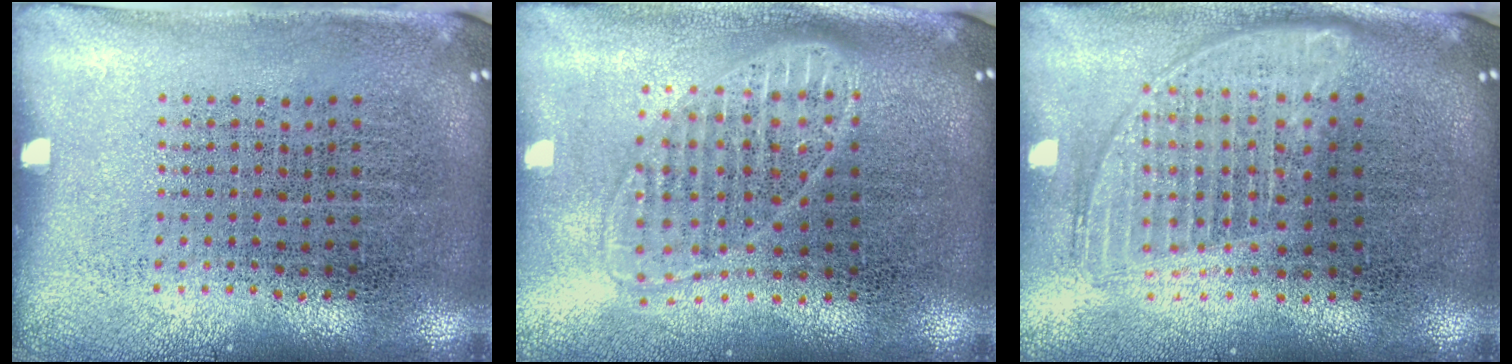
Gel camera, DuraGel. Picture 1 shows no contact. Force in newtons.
{"total": 1.8, "press": 1.5, "slide": 1.0}
{"total": 1.8, "press": 1.5, "slide": 0.9}